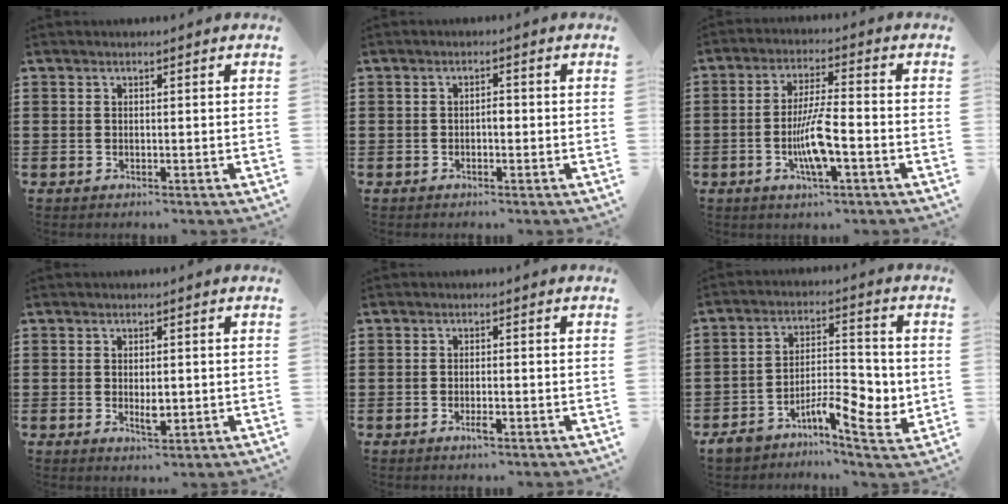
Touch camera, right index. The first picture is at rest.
{"total": 1.4, "force": [-0.4, 0.6, 1.2], "torque": [-0.023, 0.000, -0.008]}
{"total": 7.4, "force": [-2.4, 1.5, 6.8], "torque": [-0.140, -0.007, -0.048]}
{"total": 2.4, "force": [-0.1, 1.0, 2.2], "torque": [-0.033, -0.003, -0.003]}
{"total": 1.6, "force": [-0.8, 0.4, 1.3], "torque": [-0.023, -0.002, -0.014]}
{"total": 9.2, "force": [-4.1, 3.7, 7.3], "torque": [-0.099, 0.011, -0.068]}